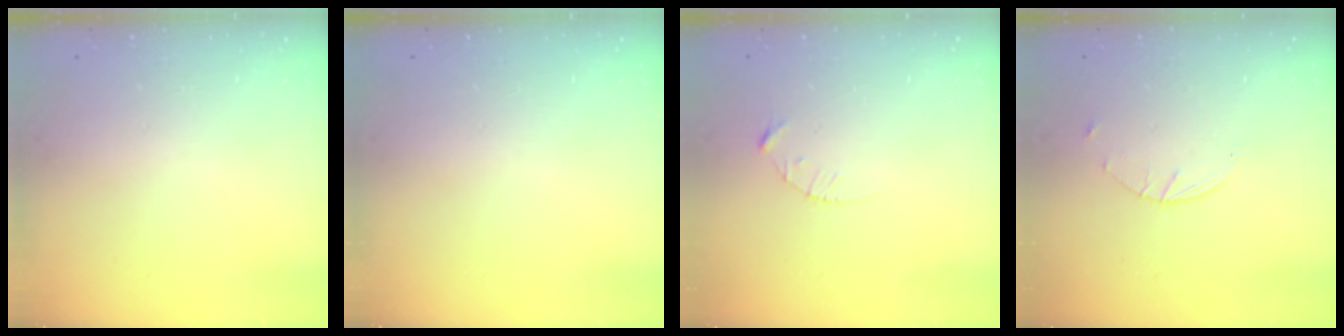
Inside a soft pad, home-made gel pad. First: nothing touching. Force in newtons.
{"total": 0.0}
{"total": 2.1, "press": 2.1, "slide": 0.3}
{"total": 1.7, "press": 1.7, "slide": 0.3}